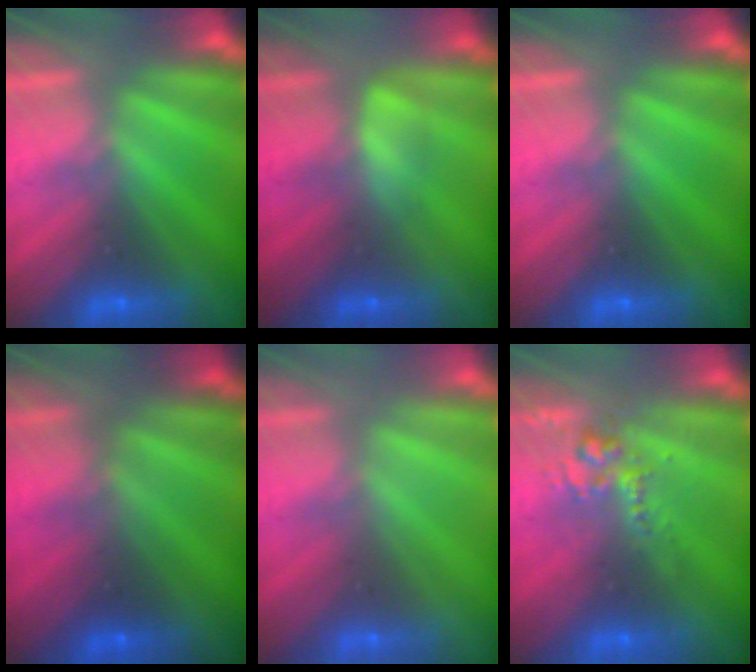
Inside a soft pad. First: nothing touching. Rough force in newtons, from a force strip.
{"total": 2.5}
{"total": 0.0}
{"total": 1.9}
{"total": 3.4}
{"total": 2.6}